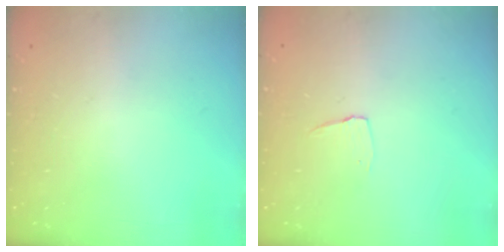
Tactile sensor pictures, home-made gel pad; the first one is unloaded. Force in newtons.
{"total": 3.6, "press": 3.6, "slide": 0.3}